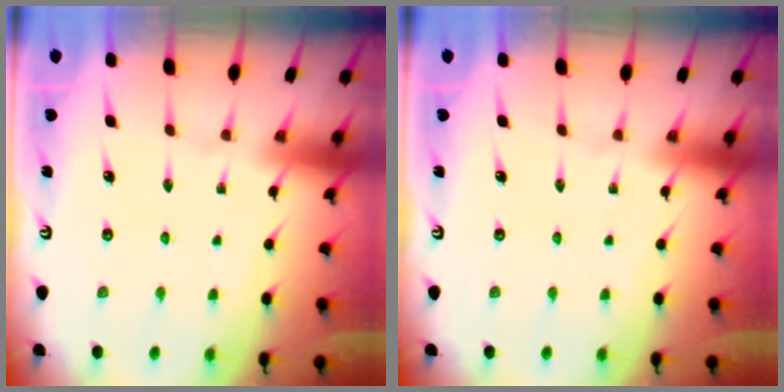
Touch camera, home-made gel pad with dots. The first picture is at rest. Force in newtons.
{"total": 0.0}